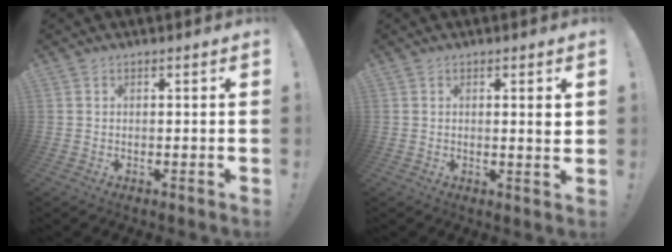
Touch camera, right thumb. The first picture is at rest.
{"total": 2.5, "force": [1.0, -0.1, 2.2], "torque": [-0.027, -0.008, 0.013]}